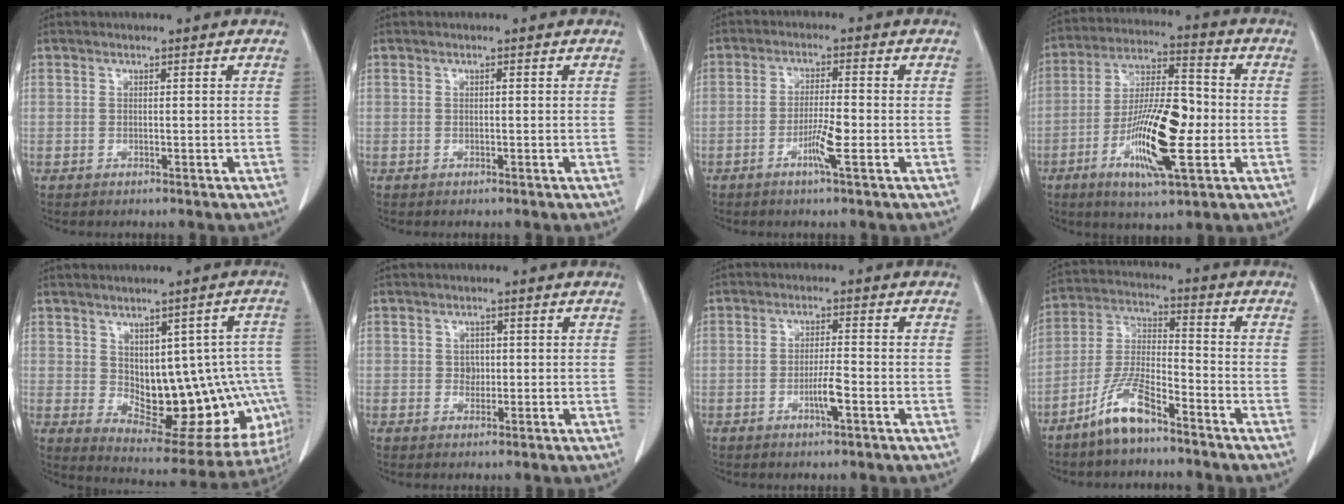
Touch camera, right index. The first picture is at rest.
{"total": 0.0}
{"total": 4.6, "force": [-1.9, -0.2, 4.2], "torque": [-0.082, -0.008, -0.038]}
{"total": 15.2, "force": [-3.7, 3.2, 14.4], "torque": [-0.267, -0.003, -0.066]}
{"total": 18.8, "force": [-1.6, 9.0, 16.4], "torque": [-0.154, 0.020, 0.009]}
{"total": 1.5, "force": [0.1, 1.3, 0.8], "torque": [-0.012, 0.002, 0.002]}
{"total": 3.6, "force": [-1.5, 0.1, 3.3], "torque": [-0.063, -0.004, -0.028]}
{"total": 9.0, "force": [-6.5, 1.7, 6.0], "torque": [-0.135, -0.011, -0.131]}